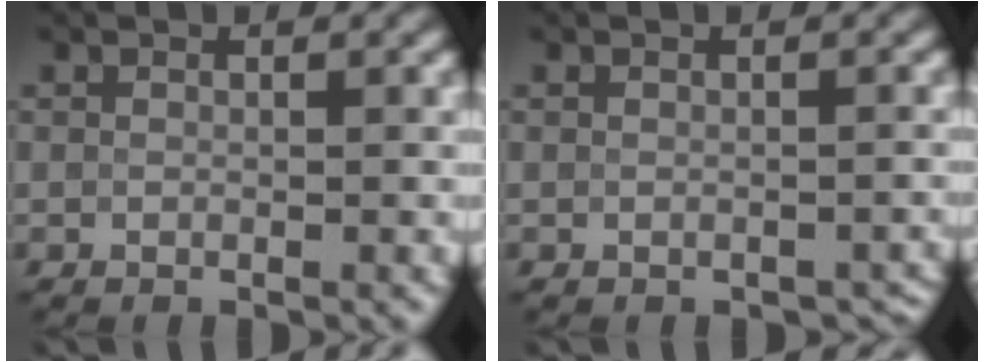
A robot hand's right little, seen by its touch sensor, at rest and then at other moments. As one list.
[{"total": 1.8, "force": [-1.1, 1.2, 0.8], "torque": [0.002, -0.003, -0.009]}]